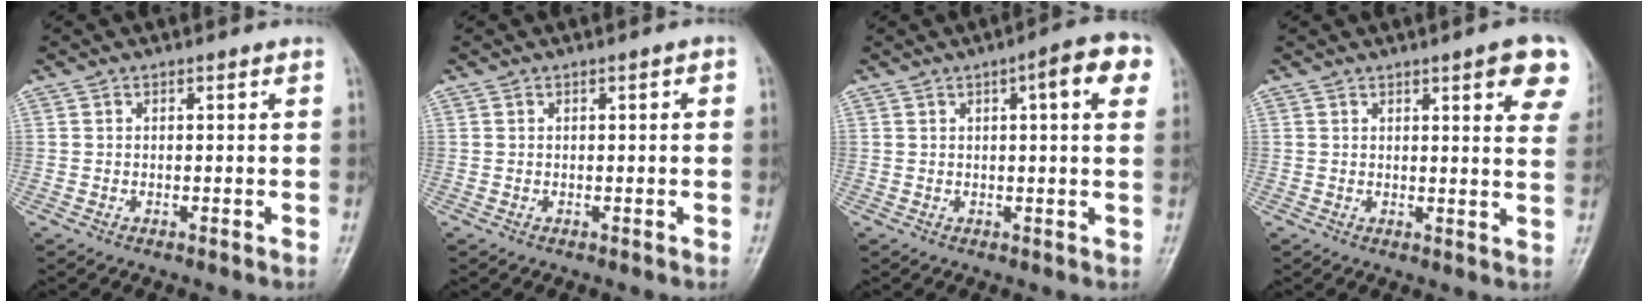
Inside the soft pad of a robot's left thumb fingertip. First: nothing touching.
{"total": 0.9, "force": [0.2, 0.3, 0.8], "torque": [-0.010, 0.002, 0.002]}
{"total": 7.5, "force": [2.7, 1.8, 6.8], "torque": [-0.080, 0.010, 0.028]}
{"total": 9.9, "force": [5.1, 2.2, 8.1], "torque": [-0.072, -0.017, 0.057]}